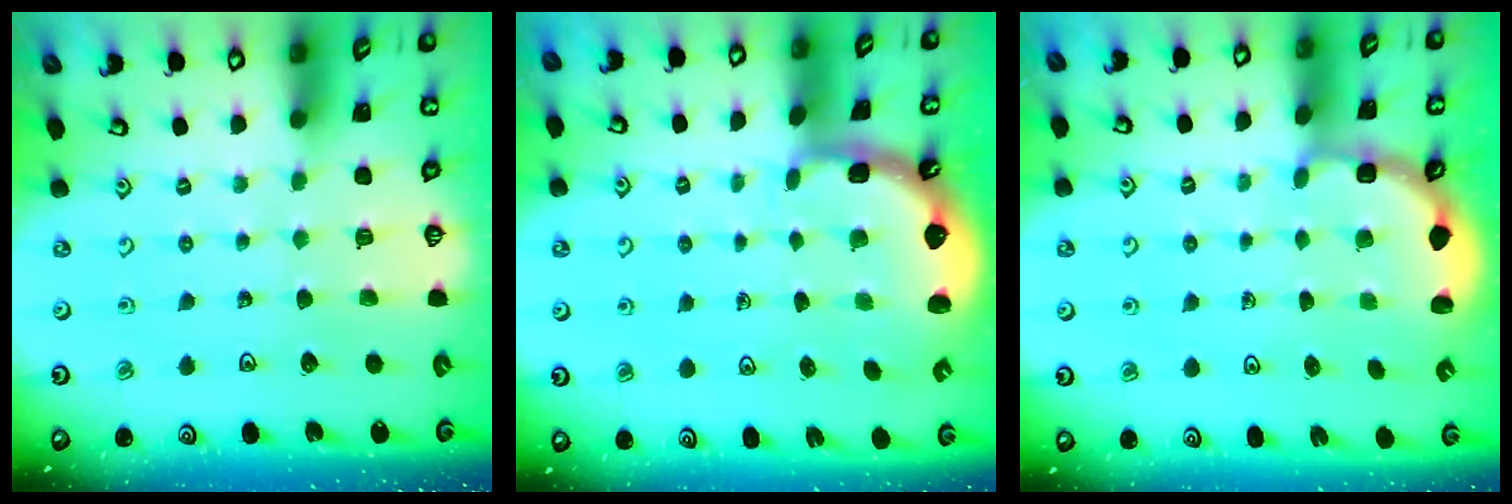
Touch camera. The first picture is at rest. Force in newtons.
{"total": 2.3, "press": 1.7, "slide": 1.6}
{"total": 2.7, "press": 2.3, "slide": 1.5}